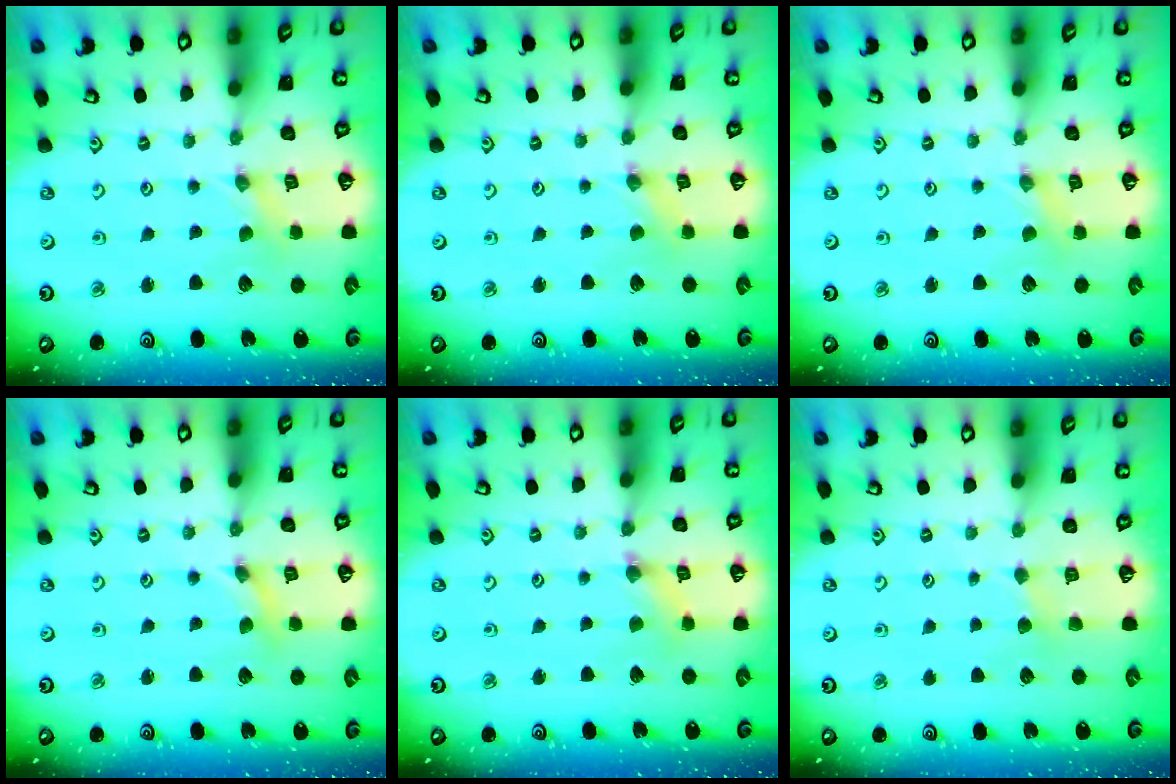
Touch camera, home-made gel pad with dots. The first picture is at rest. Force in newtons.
{"total": 0.0}
{"total": 1.6, "press": 1.6, "slide": 0.3}
{"total": 1.1, "press": 1.1, "slide": 0.2}
{"total": 2.0, "press": 2.0, "slide": 0.4}
{"total": 2.8, "press": 2.8, "slide": 0.3}